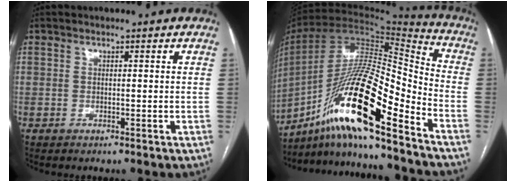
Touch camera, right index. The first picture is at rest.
{"total": 21.4, "force": [-12.8, 2.5, 17.0], "torque": [-0.324, -0.003, -0.231]}